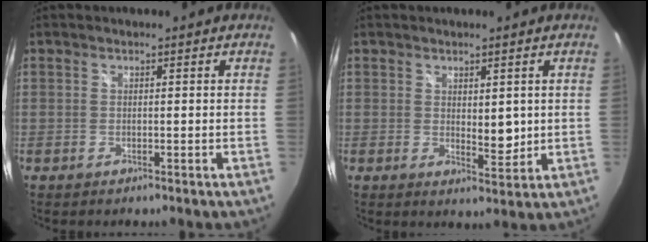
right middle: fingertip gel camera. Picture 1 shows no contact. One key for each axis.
{"total": 3.5, "fx": 0.8, "fy": 1.9, "fz": 2.9, "tx": -0.040, "ty": -0.006, "tz": 0.016}